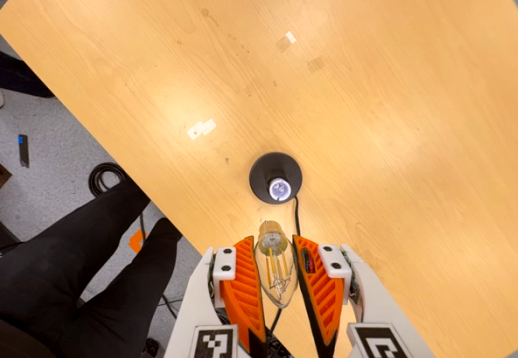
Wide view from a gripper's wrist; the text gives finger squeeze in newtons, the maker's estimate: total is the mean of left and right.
{"total": 10.1, "left": 9.8, "right": 10.3}